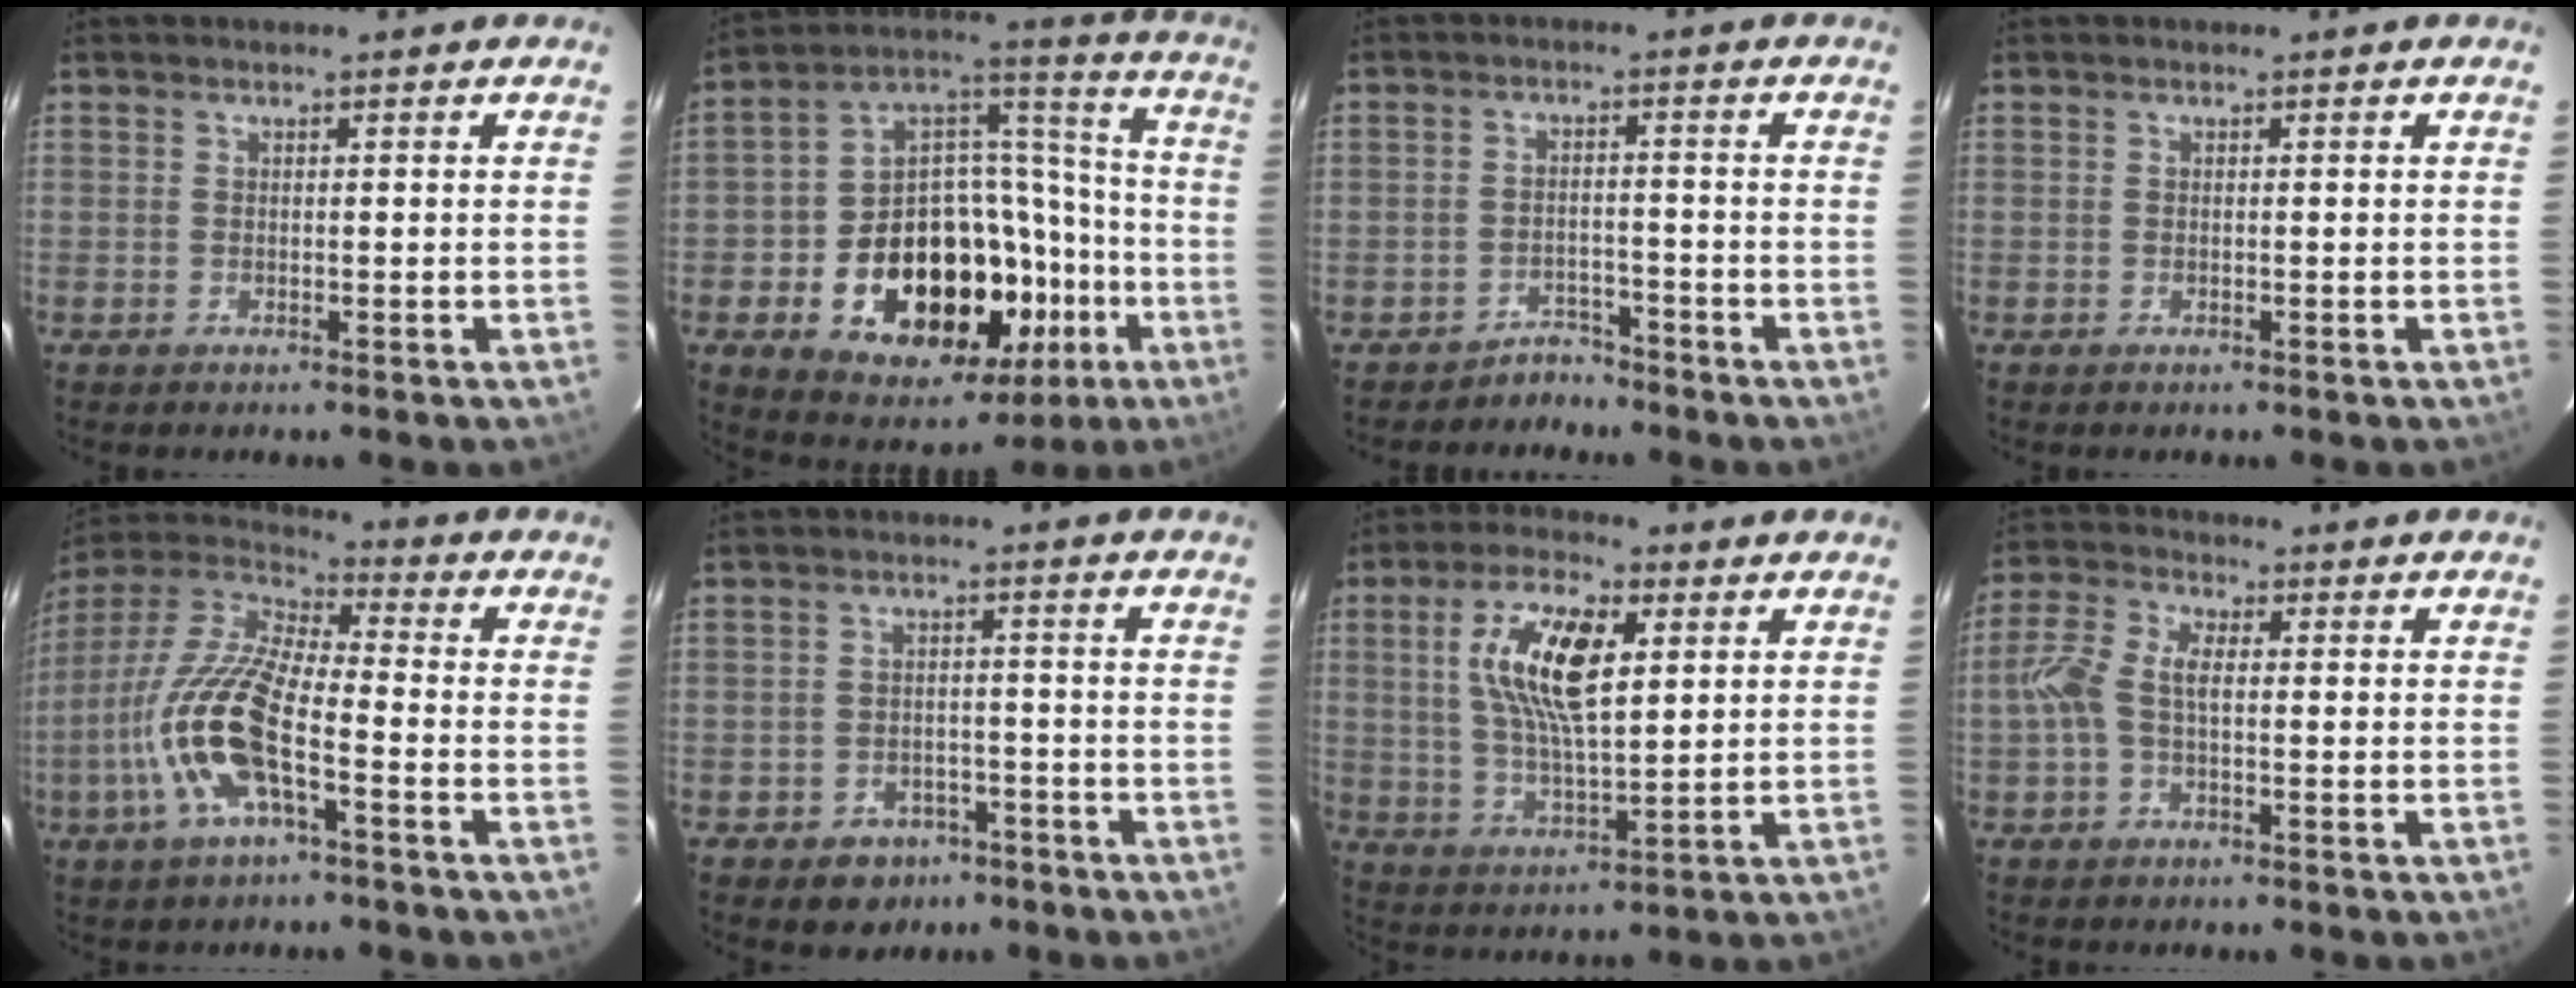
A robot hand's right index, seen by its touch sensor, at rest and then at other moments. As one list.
[{"total": 27.2, "force": [-10.2, 17.7, 18.0], "torque": [-0.317, 0.037, -0.134]}, {"total": 3.8, "force": [-3.2, 1.9, -0.4], "torque": [0.003, 0.013, -0.053]}, {"total": 0.0}, {"total": 16.0, "force": [-5.8, 4.7, 14.2], "torque": [-0.297, -0.007, -0.121]}, {"total": 6.4, "force": [-4.1, 4.7, 1.3], "torque": [-0.043, 0.019, -0.045]}, {"total": 13.3, "force": [3.9, 4.9, 11.7], "torque": [-0.225, 0.010, 0.075]}, {"total": 6.6, "force": [-0.2, 3.2, 5.8], "torque": [-0.131, 0.018, -0.008]}]